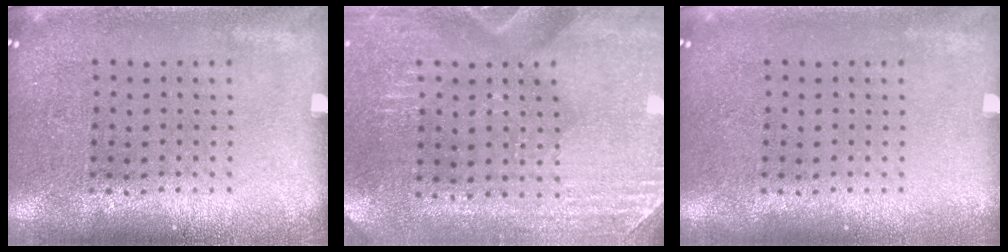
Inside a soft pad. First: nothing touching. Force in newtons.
{"total": 3.0, "press": 2.8, "slide": 1.0}
{"total": 0.0}